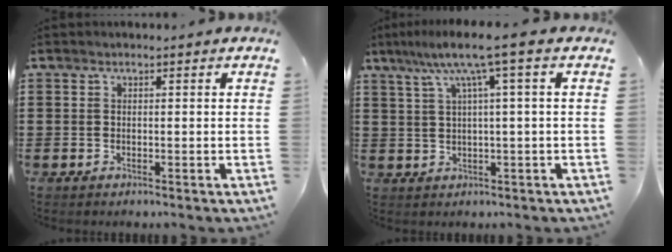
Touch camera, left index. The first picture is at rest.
{"total": 7.3, "force": [2.7, -0.2, 6.8], "torque": [-0.138, 0.001, 0.040]}